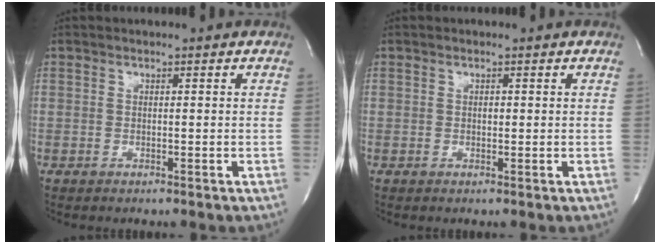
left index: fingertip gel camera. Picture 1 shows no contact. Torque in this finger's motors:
{"motor_torque": [0.06, -0.02, 0.00, 0.00]}